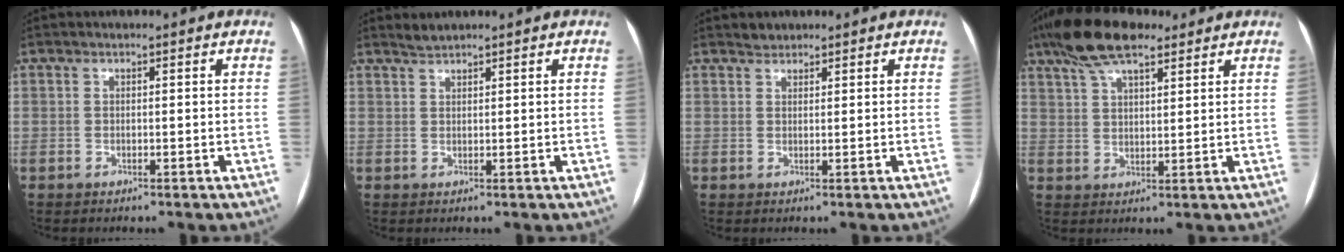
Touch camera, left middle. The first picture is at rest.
{"total": 1.4, "force": [1.4, -0.1, 0.1], "torque": [-0.007, 0.005, 0.031]}
{"total": 1.4, "force": [1.2, 0.6, 0.0], "torque": [-0.003, 0.004, 0.020]}
{"total": 10.3, "force": [7.5, 3.2, 6.4], "torque": [-0.126, 0.026, 0.133]}